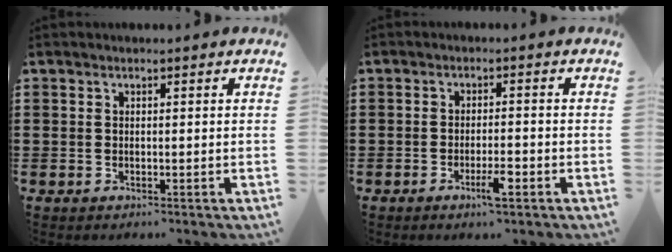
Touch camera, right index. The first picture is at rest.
{"total": 3.6, "force": [-1.9, 0.6, 3.1], "torque": [-0.057, -0.004, -0.034]}